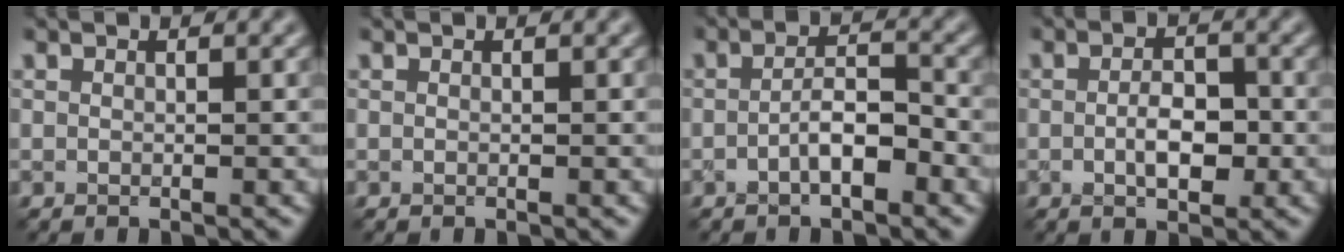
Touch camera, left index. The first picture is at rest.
{"total": 0.0}
{"total": 3.0, "force": [-1.3, 0.9, 2.6], "torque": [-0.048, 0.009, -0.026]}
{"total": 3.1, "force": [-0.5, 1.5, 2.7], "torque": [-0.050, 0.000, -0.007]}